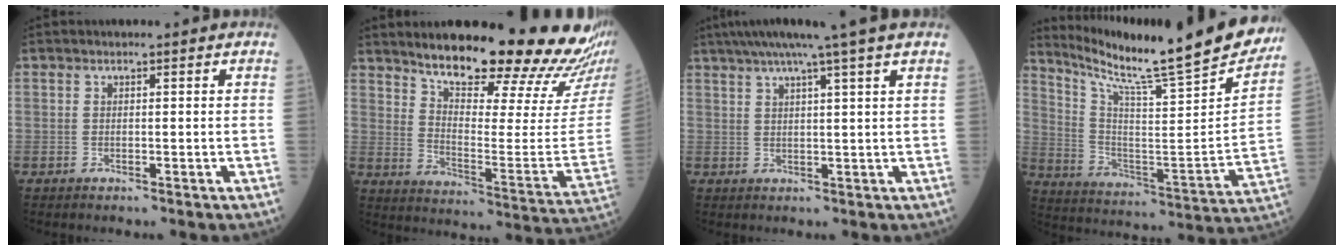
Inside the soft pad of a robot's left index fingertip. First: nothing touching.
{"total": 24.6, "force": [21.0, 1.8, 12.8], "torque": [-0.190, -0.082, 0.273]}
{"total": 9.1, "force": [6.9, -2.2, 5.5], "torque": [-0.081, 0.018, 0.089]}
{"total": 26.9, "force": [23.8, -0.1, 12.7], "torque": [-0.212, -0.098, 0.335]}